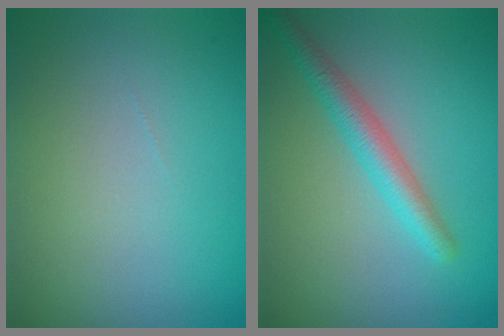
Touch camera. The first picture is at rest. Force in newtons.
{"total": 3.0, "press": 3.0, "slide": 0.0}